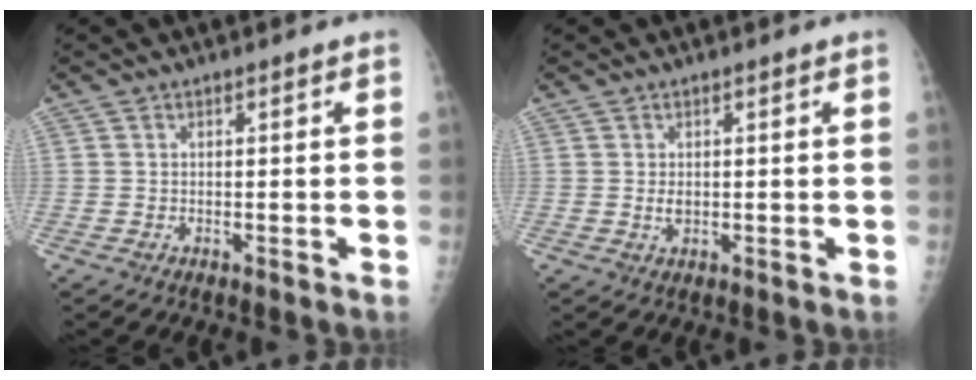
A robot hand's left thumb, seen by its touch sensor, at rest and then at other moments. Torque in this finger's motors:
{"motor_torque": [0.35, 0.59, 0.21, 0.02, 0.00]}